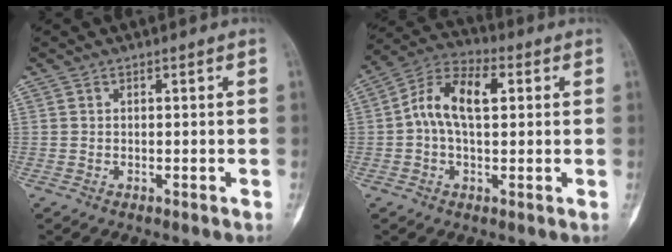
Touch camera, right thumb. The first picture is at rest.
{"total": 10.9, "force": [1.5, 6.0, 9.0], "torque": [-0.163, 0.030, 0.021]}